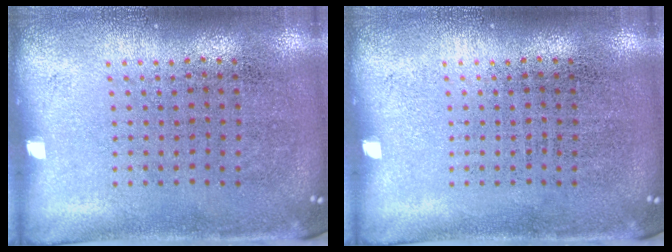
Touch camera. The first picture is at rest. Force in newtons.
{"total": 0.0}